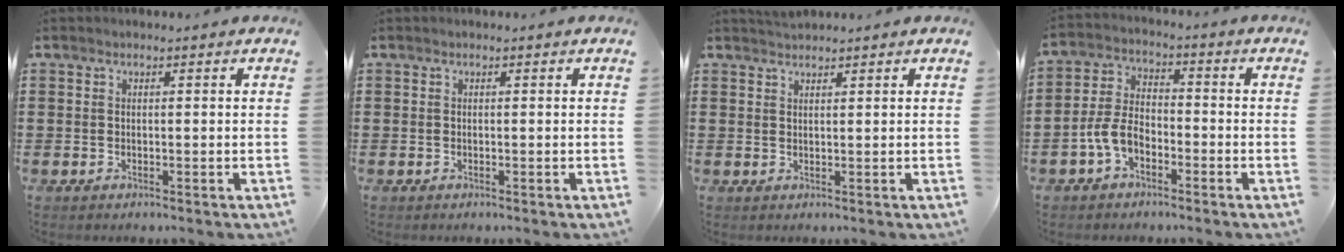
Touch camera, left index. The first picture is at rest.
{"total": 0.0}
{"total": 1.5, "force": [1.5, 0.2, 0.3], "torque": [-0.008, 0.003, 0.028]}
{"total": 5.5, "force": [-2.9, 3.0, 3.5], "torque": [-0.089, 0.006, -0.061]}